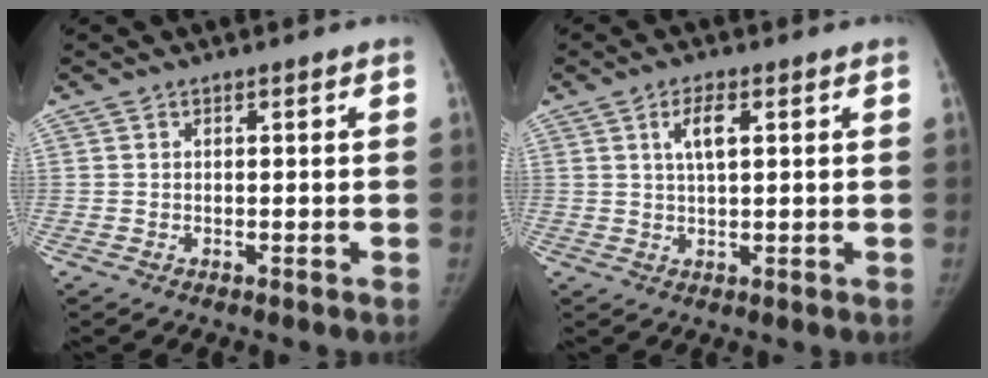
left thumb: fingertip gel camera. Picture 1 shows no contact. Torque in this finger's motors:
{"motor_torque": [1.47, 0.75, 0.46, -0.66, 0.16]}